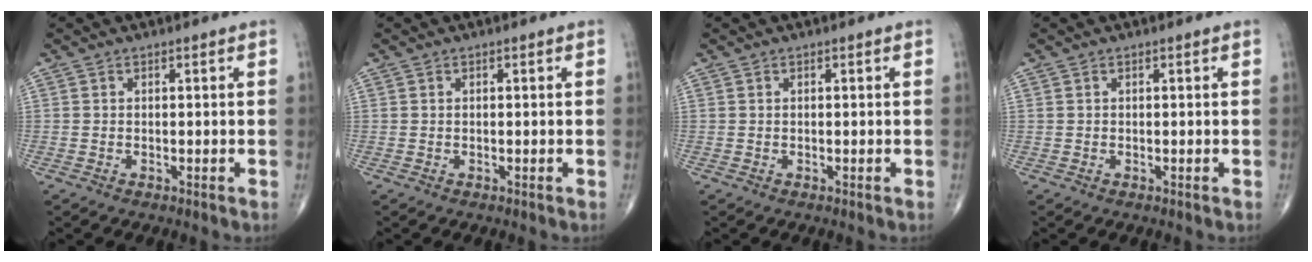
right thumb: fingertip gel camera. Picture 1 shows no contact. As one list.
[{"total": 0.0}, {"total": 0.0}, {"total": 0.0}]